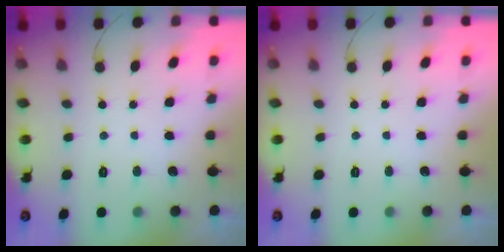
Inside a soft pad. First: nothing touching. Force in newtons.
{"total": 0.0}